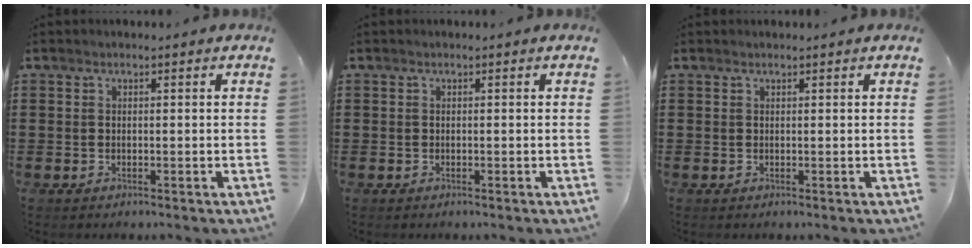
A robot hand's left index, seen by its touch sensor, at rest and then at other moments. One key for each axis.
{"total": 0.0}
{"total": 0.0}